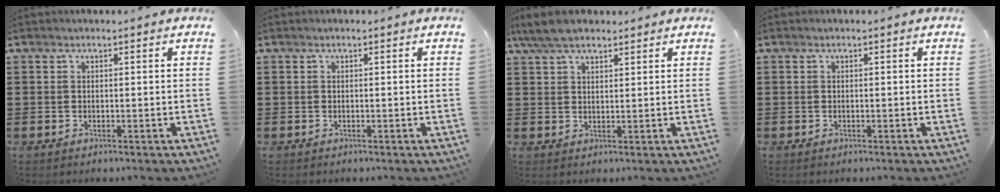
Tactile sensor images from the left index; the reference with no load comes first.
{"total": 0.0}
{"total": 5.7, "force": [4.5, 1.9, 3.0], "torque": [-0.071, 0.001, 0.085]}
{"total": 0.0}